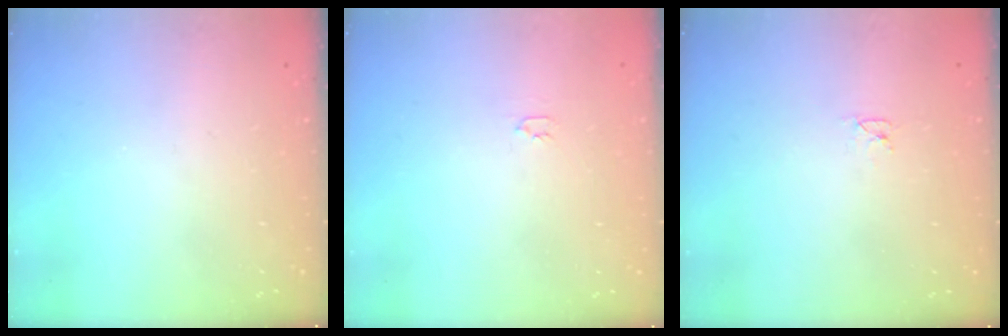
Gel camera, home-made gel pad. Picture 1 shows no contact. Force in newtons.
{"total": 2.0, "press": 2.0, "slide": 0.3}
{"total": 2.6, "press": 2.6, "slide": 0.3}